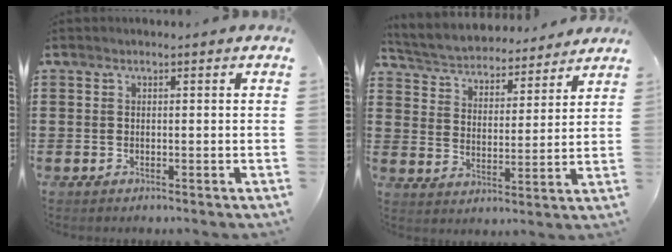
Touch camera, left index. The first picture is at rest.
{"total": 4.2, "force": [4.2, 0.5, 0.1], "torque": [-0.028, -0.033, 0.067]}